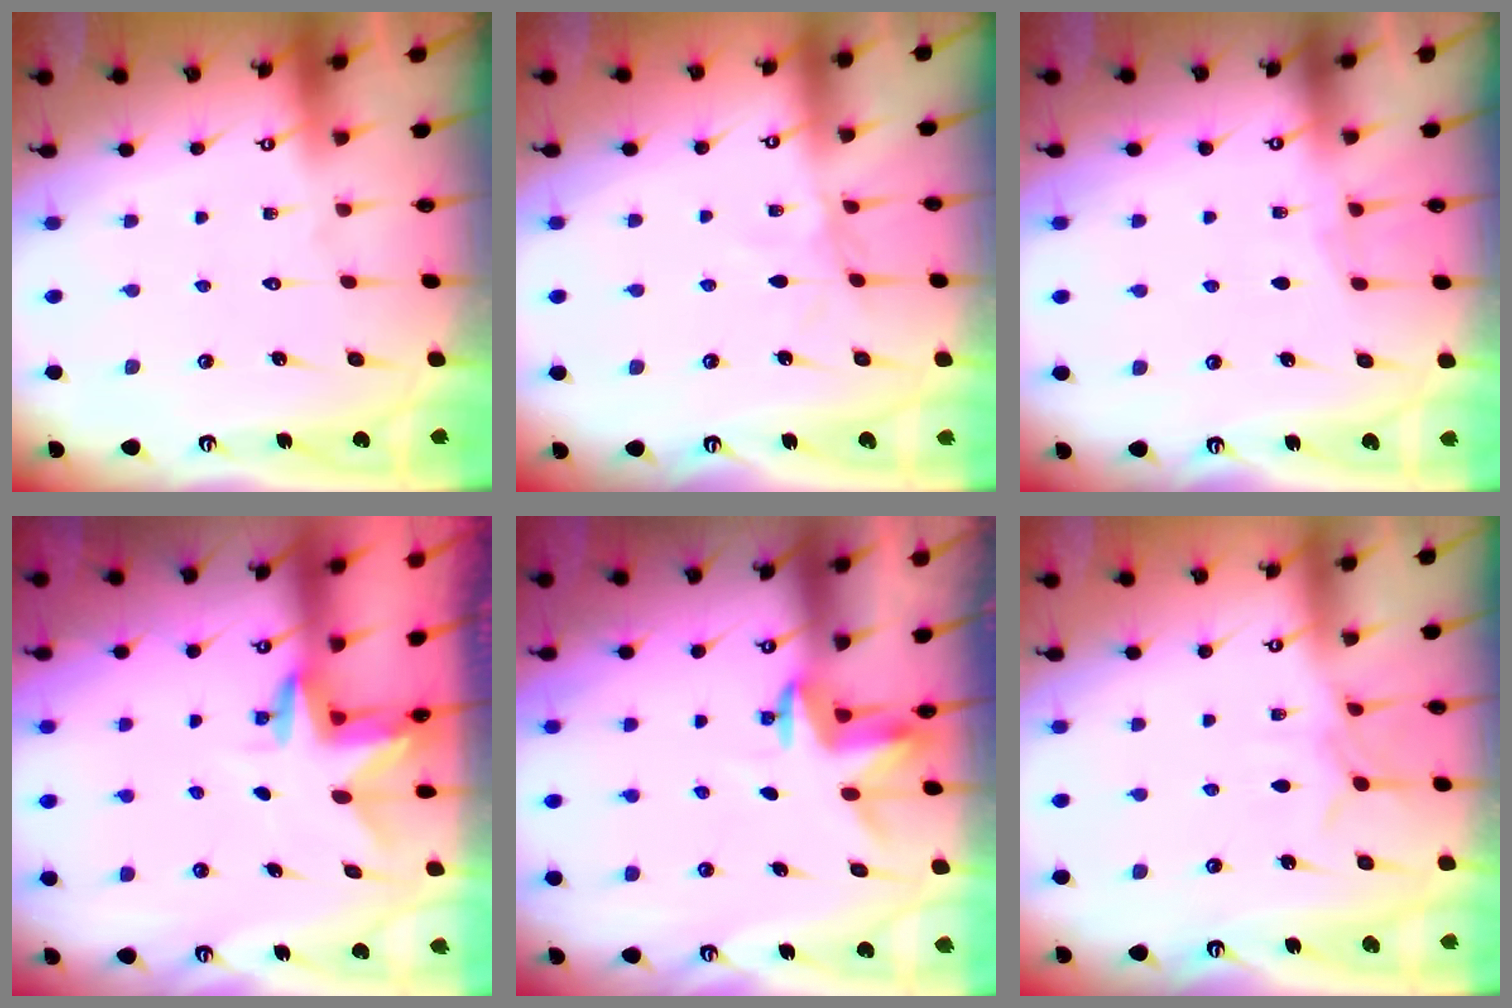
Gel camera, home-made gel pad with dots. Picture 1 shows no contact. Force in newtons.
{"total": 3.4, "press": 3.3, "slide": 0.4}
{"total": 3.7, "press": 3.7, "slide": 0.4}
{"total": 2.8, "press": 2.8, "slide": 0.1}
{"total": 3.2, "press": 3.2, "slide": 0.3}
{"total": 4.6, "press": 4.6, "slide": 0.6}